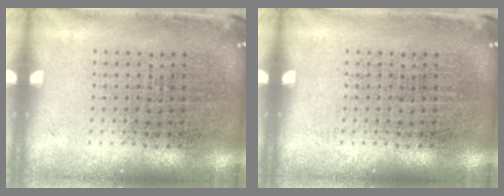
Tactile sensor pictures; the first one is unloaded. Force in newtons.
{"total": 0.0}